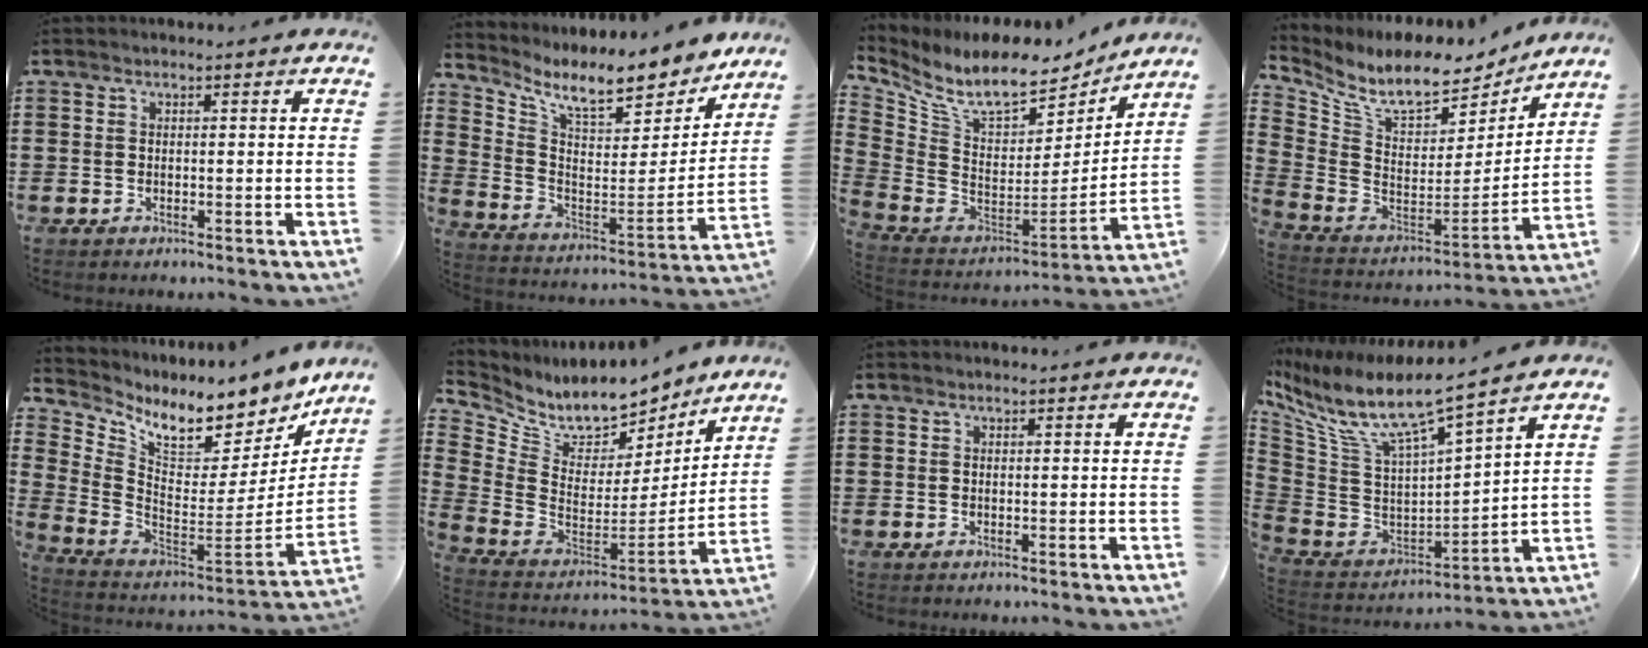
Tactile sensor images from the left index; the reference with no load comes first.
{"total": 9.7, "force": [8.0, 2.2, 5.0], "torque": [-0.119, -0.060, 0.130]}
{"total": 9.7, "force": [7.6, 3.4, 5.0], "torque": [-0.125, -0.058, 0.131]}
{"total": 8.6, "force": [6.9, 3.1, 4.1], "torque": [-0.107, -0.053, 0.119]}
{"total": 7.4, "force": [6.7, 1.7, 2.5], "torque": [-0.075, -0.070, 0.111]}
{"total": 8.5, "force": [7.4, 3.5, 2.4], "torque": [-0.083, -0.064, 0.130]}
{"total": 0.0}
{"total": 9.5, "force": [6.6, 1.8, 6.6], "torque": [-0.151, -0.050, 0.108]}